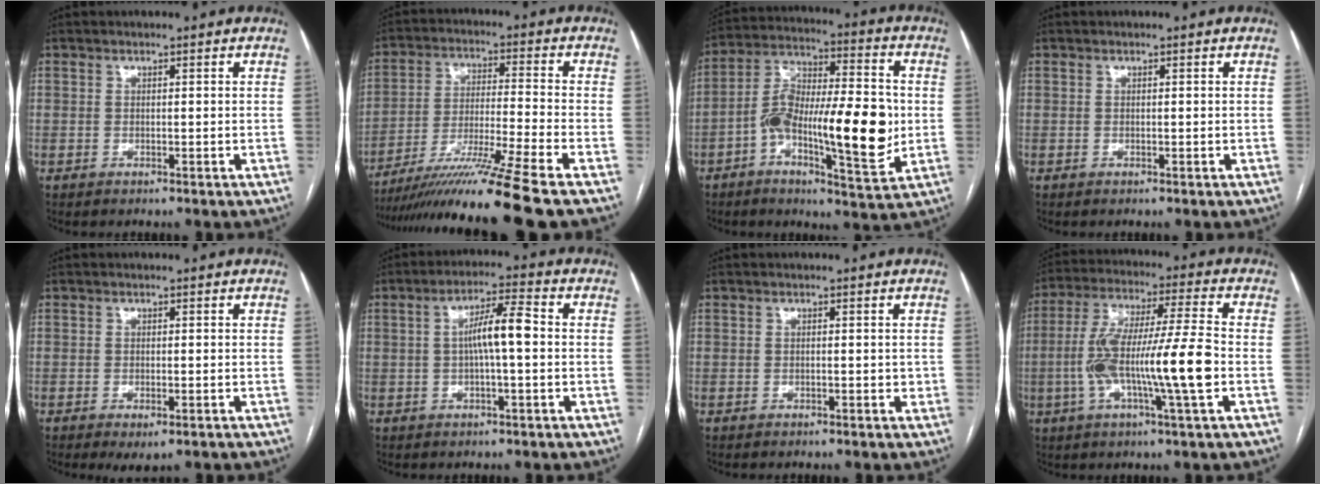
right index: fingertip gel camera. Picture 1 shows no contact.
{"total": 15.7, "force": [-12.5, -3.4, 8.9], "torque": [-0.168, -0.037, -0.216]}
{"total": 17.9, "force": [-3.2, 4.5, 17.0], "torque": [-0.295, 0.017, -0.053]}
{"total": 0.0}
{"total": 2.8, "force": [-1.6, 0.9, 2.1], "torque": [-0.027, -0.004, -0.017]}
{"total": 6.7, "force": [0.1, 0.7, 6.7], "torque": [-0.121, 0.017, -0.001]}
{"total": 1.2, "force": [0.1, 0.7, 1.0], "torque": [-0.014, 0.000, 0.000]}
{"total": 15.3, "force": [-3.0, 0.3, 15.0], "torque": [-0.283, 0.004, -0.058]}